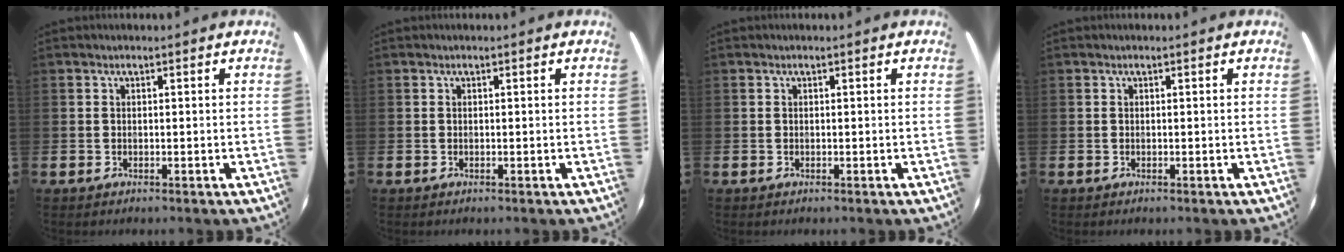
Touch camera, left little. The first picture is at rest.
{"total": 0.0}
{"total": 0.0}
{"total": 0.0}